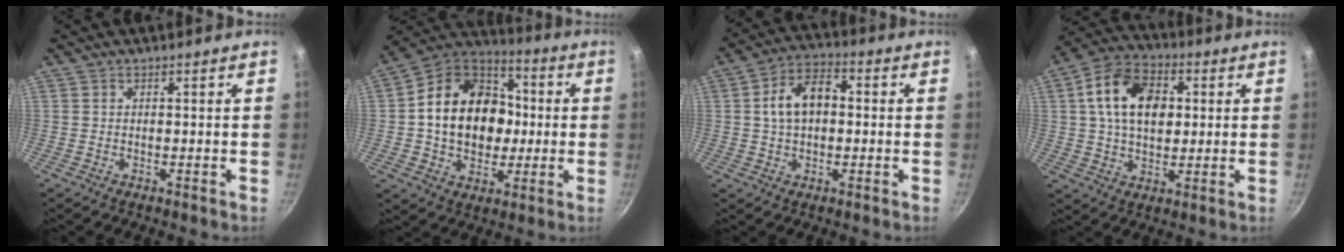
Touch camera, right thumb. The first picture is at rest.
{"total": 20.7, "force": [0.4, 16.0, 13.0], "torque": [-0.187, 0.033, 0.001]}
{"total": 9.8, "force": [0.7, 6.3, 7.4], "torque": [-0.107, 0.027, 0.003]}
{"total": 14.6, "force": [2.9, 9.9, 10.4], "torque": [-0.157, 0.012, 0.035]}